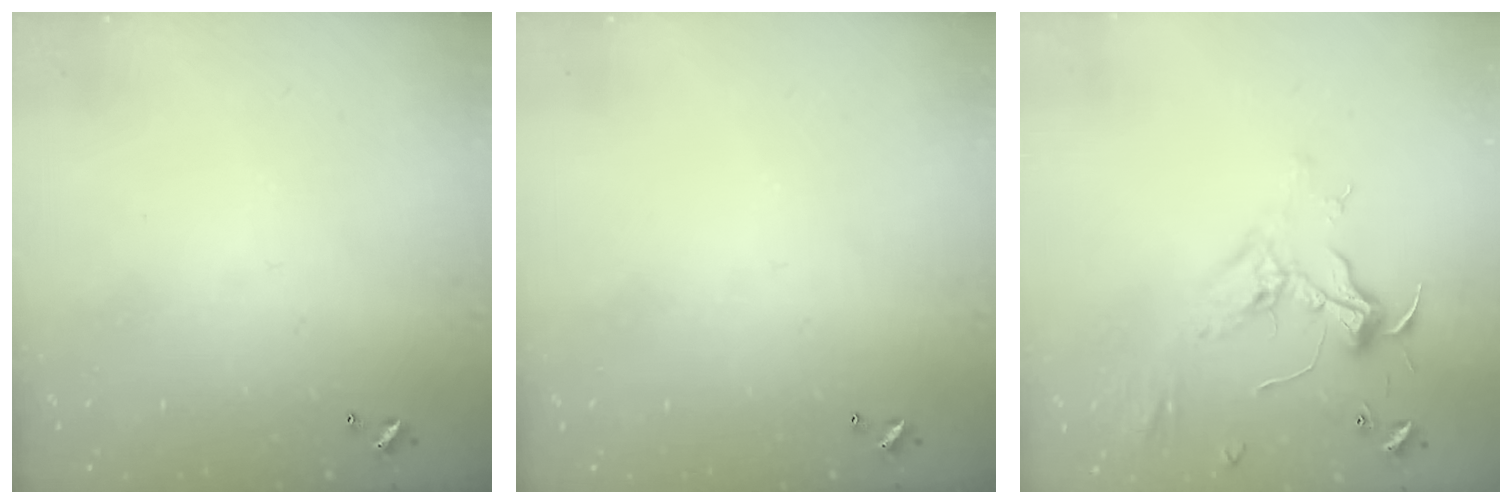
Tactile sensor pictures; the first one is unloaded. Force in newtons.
{"total": 0.0}
{"total": 2.4, "press": 2.3, "slide": 0.8}